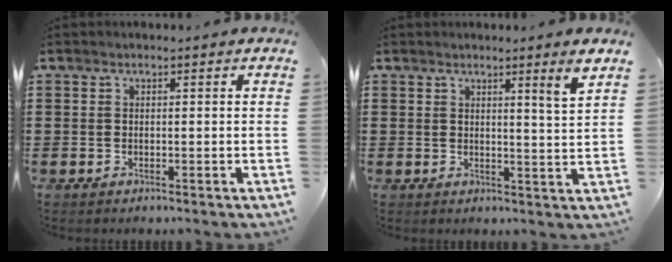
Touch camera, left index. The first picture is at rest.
{"total": 3.5, "force": [2.5, -0.9, 2.2], "torque": [-0.041, -0.014, 0.039]}